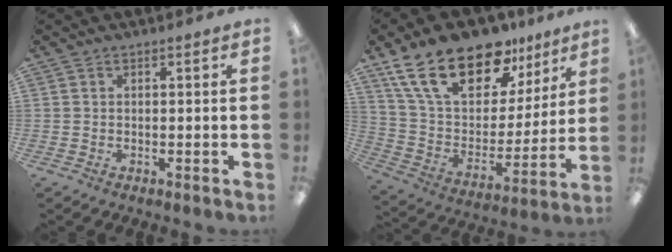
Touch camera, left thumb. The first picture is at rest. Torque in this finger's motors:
{"motor_torque": [0.44, 0.55, 1.21, -1.56, 0.15]}